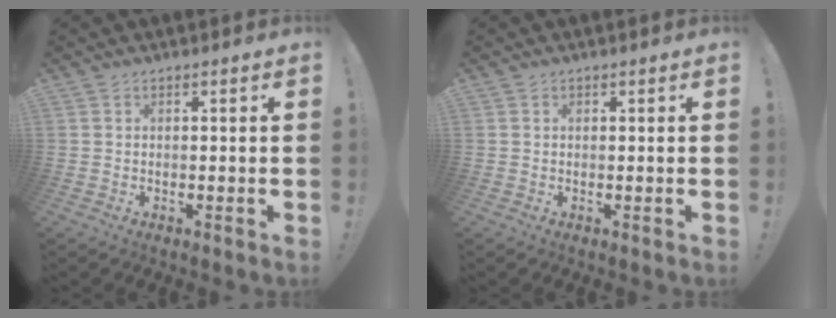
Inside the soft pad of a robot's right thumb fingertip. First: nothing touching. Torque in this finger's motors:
{"motor_torque": [-0.01, 0.14, 0.18, -0.07, -0.02]}